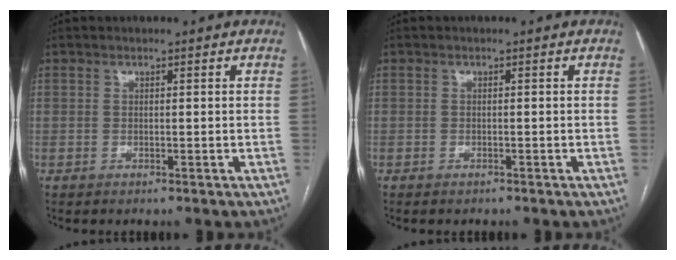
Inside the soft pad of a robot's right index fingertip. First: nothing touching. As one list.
[{"total": 0.8, "force": [-0.7, 0.3, 0.2], "torque": [-0.009, -0.001, -0.009]}]